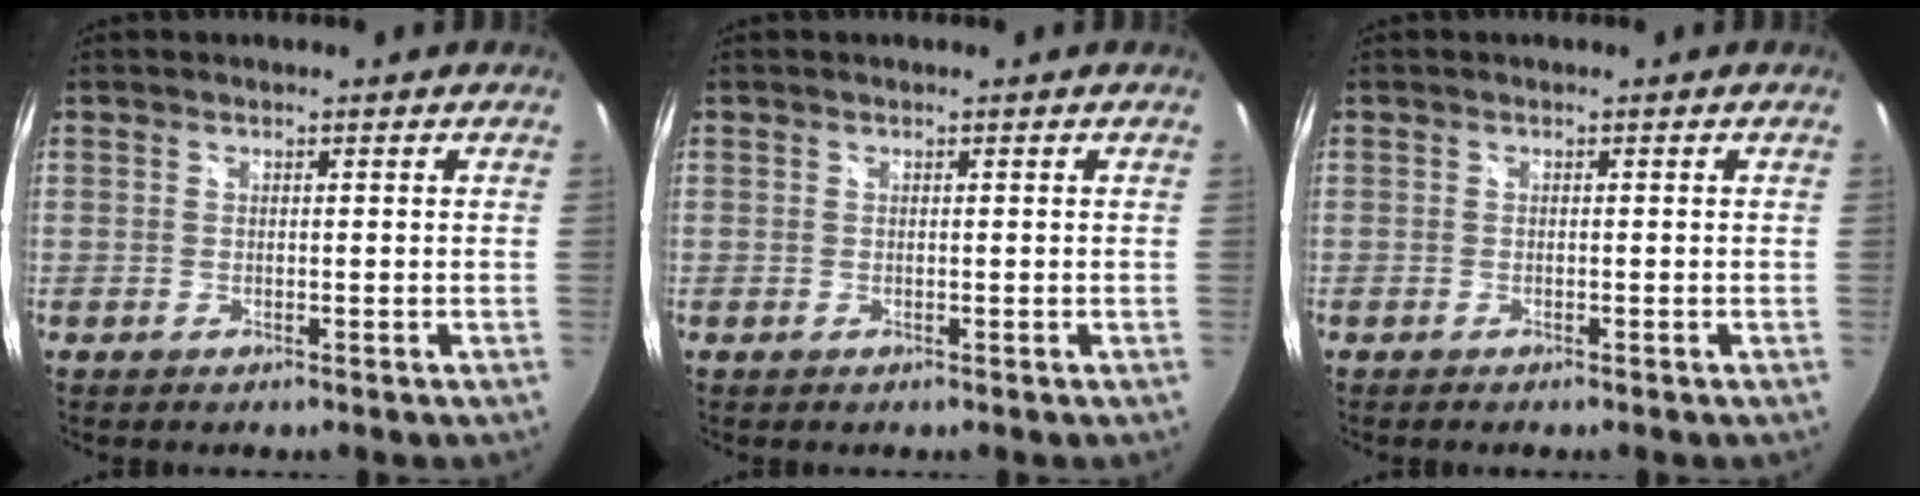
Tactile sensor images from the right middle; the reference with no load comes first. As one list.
[{"total": 0.0}, {"total": 0.8, "force": [-0.7, 0.1, 0.3], "torque": [-0.007, -0.005, -0.014]}]